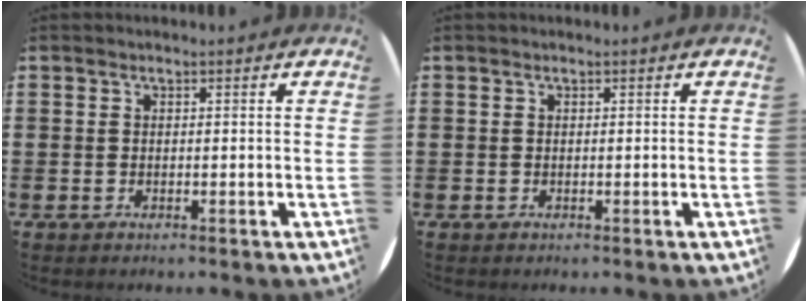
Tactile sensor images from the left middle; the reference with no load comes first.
{"total": 0.0}